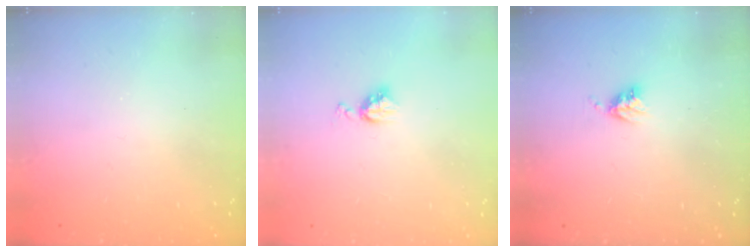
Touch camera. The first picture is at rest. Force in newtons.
{"total": 5.0, "press": 4.9, "slide": 0.7}
{"total": 5.2, "press": 5.2, "slide": 0.6}